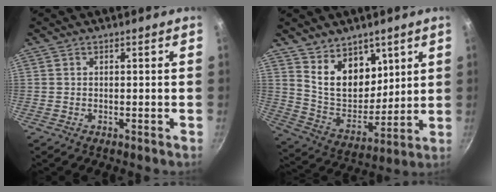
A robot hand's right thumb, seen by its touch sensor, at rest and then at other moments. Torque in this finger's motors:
{"motor_torque": [-0.99, 1.58, 0.79, 1.37, 0.31]}